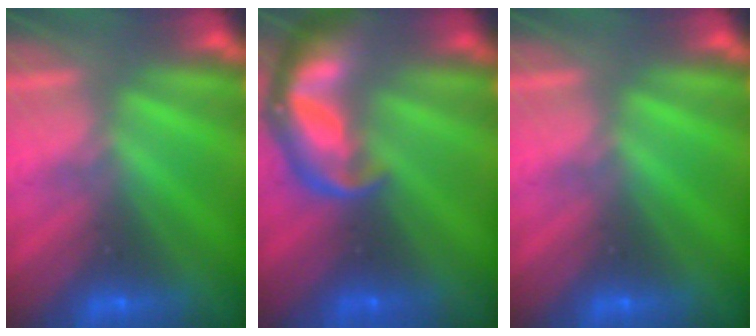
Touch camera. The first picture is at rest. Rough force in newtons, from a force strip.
{"total": 8.9}
{"total": 0.0}